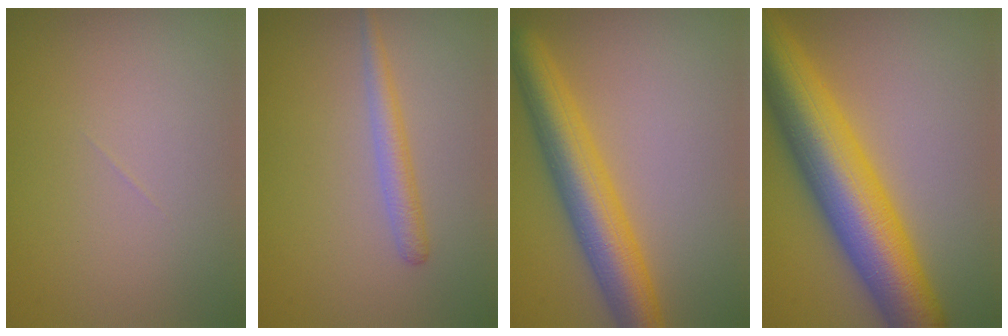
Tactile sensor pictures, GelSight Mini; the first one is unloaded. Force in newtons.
{"total": 1.9, "press": 1.9, "slide": 0.1}
{"total": 6.7, "press": 6.7, "slide": 0.2}
{"total": 12.1, "press": 12.1, "slide": 0.2}